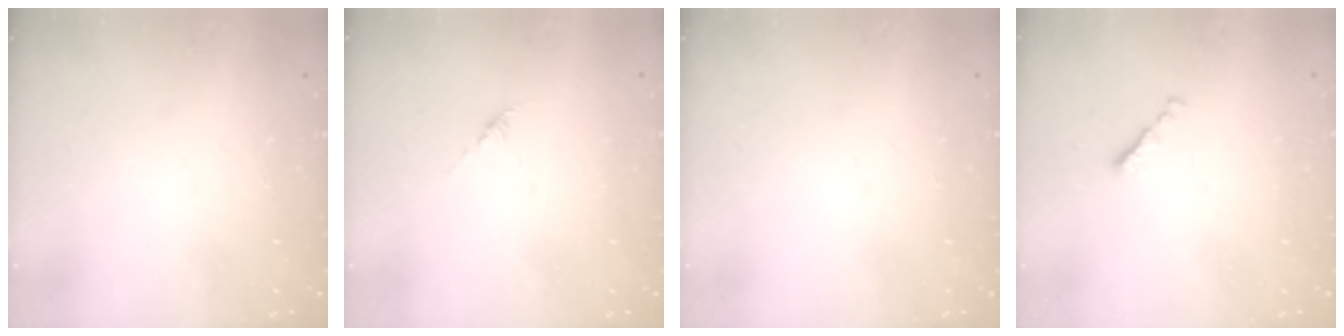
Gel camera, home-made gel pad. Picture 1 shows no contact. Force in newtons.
{"total": 0.0}
{"total": 0.0}
{"total": 1.5, "press": 1.4, "slide": 0.5}